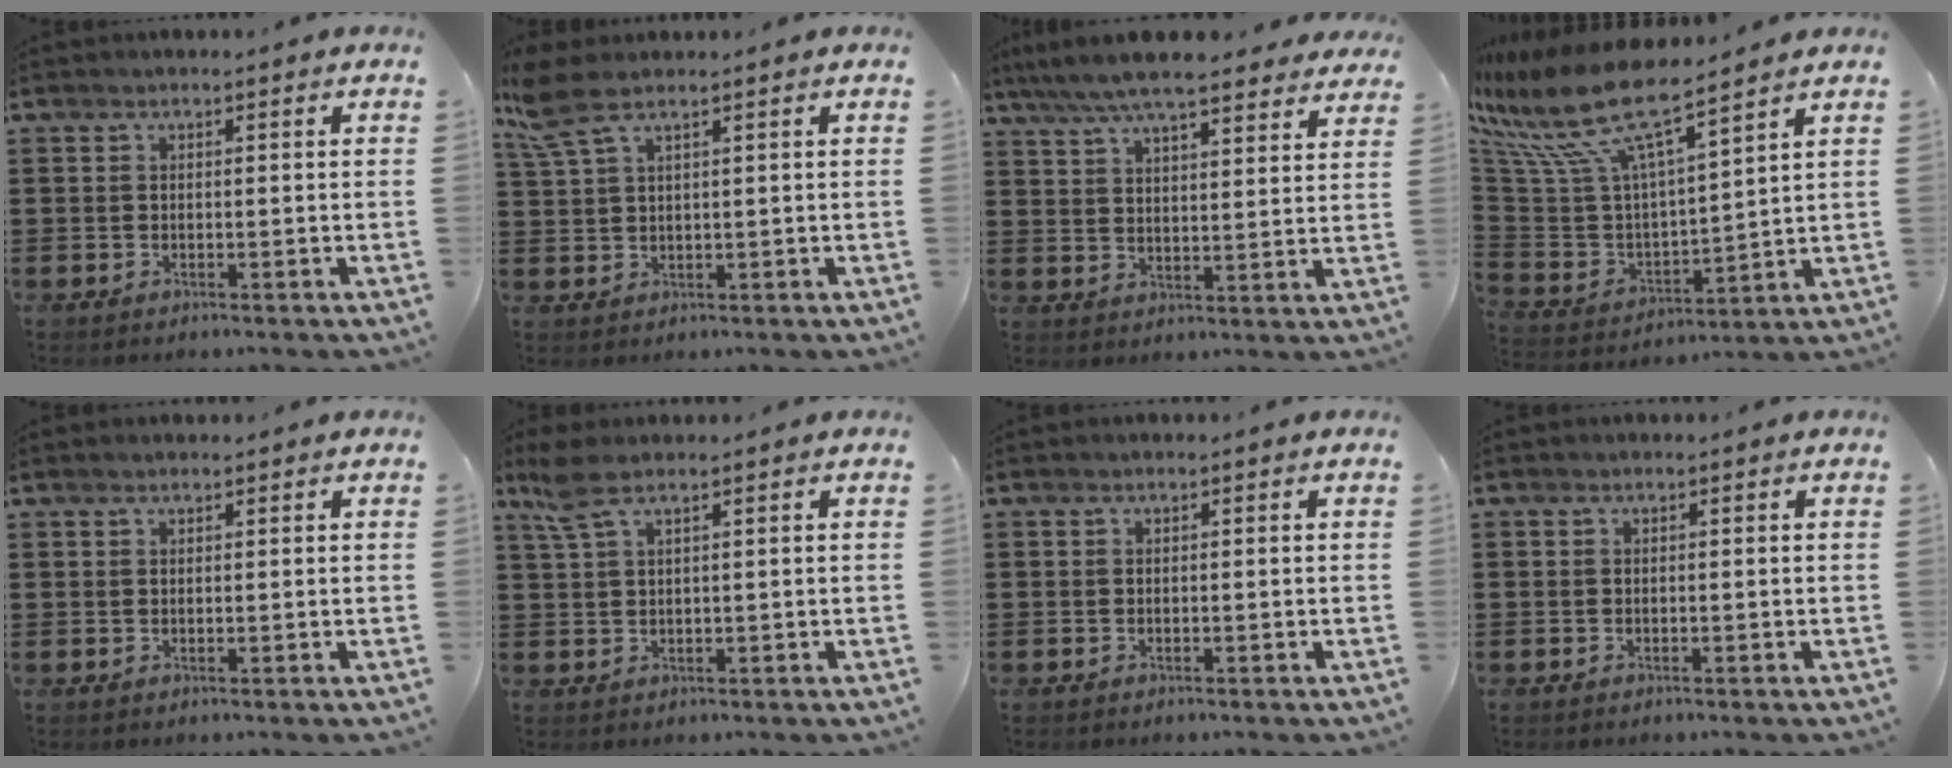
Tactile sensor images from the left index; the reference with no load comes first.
{"total": 4.6, "force": [2.8, 1.3, 3.4], "torque": [-0.091, -0.004, 0.047]}
{"total": 7.4, "force": [6.7, 0.7, 2.9], "torque": [-0.080, -0.025, 0.121]}
{"total": 11.8, "force": [8.6, 2.3, 7.7], "torque": [-0.198, -0.059, 0.144]}
{"total": 0.7, "force": [0.7, 0.0, 0.3], "torque": [-0.006, -0.001, 0.013]}
{"total": 3.4, "force": [1.9, 0.8, 2.7], "torque": [-0.065, -0.002, 0.032]}
{"total": 0.0}
{"total": 0.0}